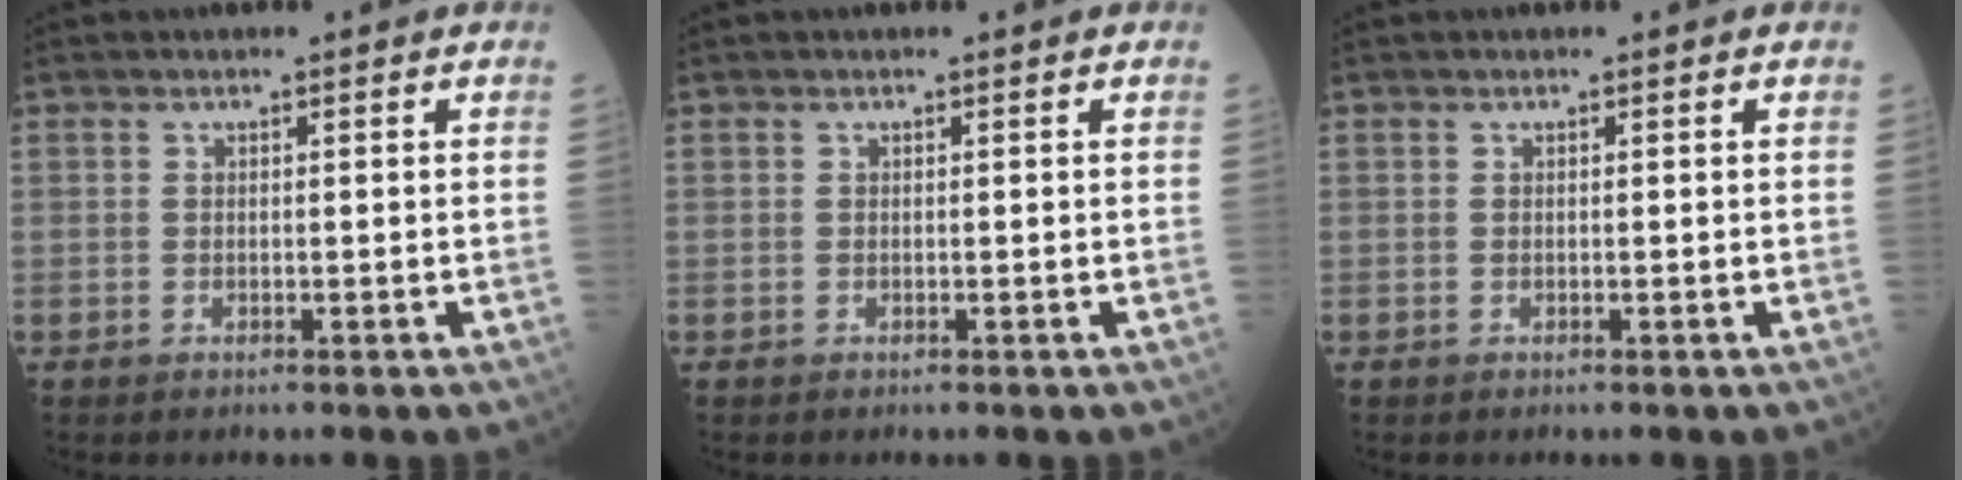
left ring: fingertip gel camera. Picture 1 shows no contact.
{"total": 0.0}
{"total": 0.0}